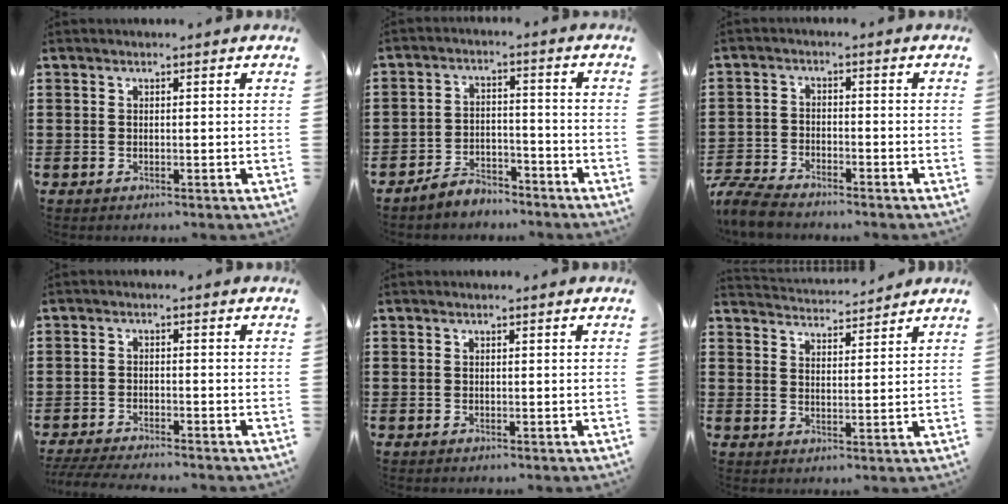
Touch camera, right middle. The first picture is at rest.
{"total": 4.4, "force": [-4.3, 1.0, 0.1], "torque": [-0.006, 0.009, -0.089]}
{"total": 5.3, "force": [-5.0, 0.7, 1.4], "torque": [-0.047, -0.003, -0.106]}
{"total": 3.3, "force": [-3.2, 0.1, 0.9], "torque": [-0.028, -0.006, -0.070]}
{"total": 0.0}
{"total": 3.2, "force": [3.1, -0.1, -0.6], "torque": [-0.001, -0.025, 0.055]}